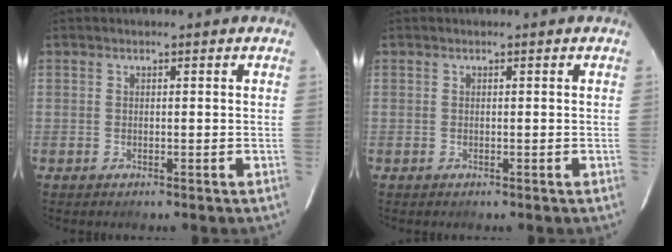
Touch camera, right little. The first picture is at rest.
{"total": 0.0}